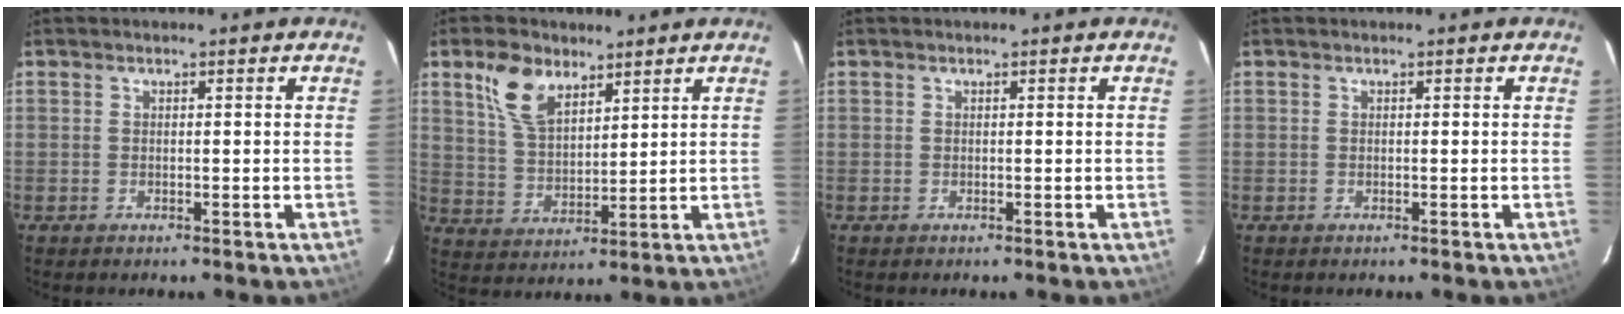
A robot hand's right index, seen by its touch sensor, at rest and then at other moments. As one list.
[{"total": 9.5, "force": [5.7, 5.1, 5.6], "torque": [-0.110, 0.015, 0.117]}, {"total": 0.0}, {"total": 0.0}]